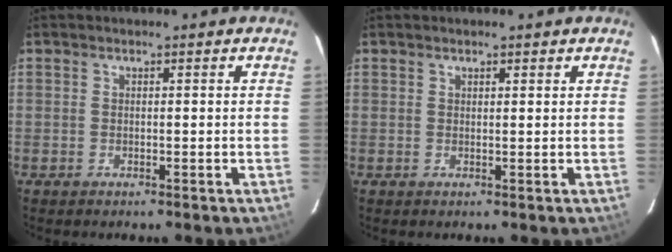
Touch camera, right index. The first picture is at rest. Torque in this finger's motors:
{"motor_torque": [-0.17, -0.01, -0.03, -0.01]}